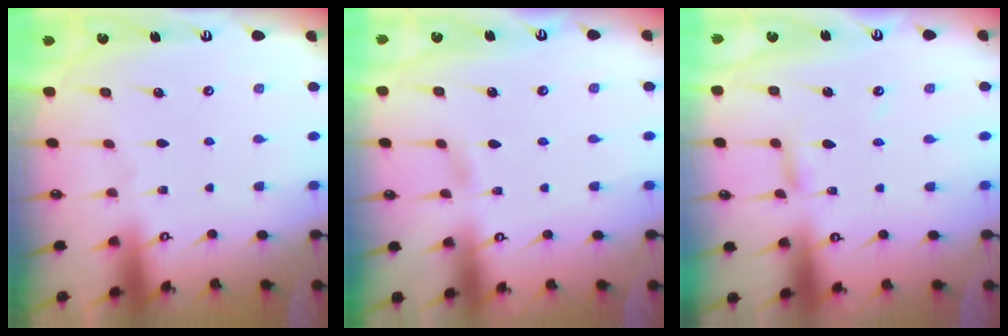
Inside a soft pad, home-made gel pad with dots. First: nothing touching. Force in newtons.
{"total": 2.6, "press": 2.6, "slide": 0.3}
{"total": 4.1, "press": 4.1, "slide": 0.3}